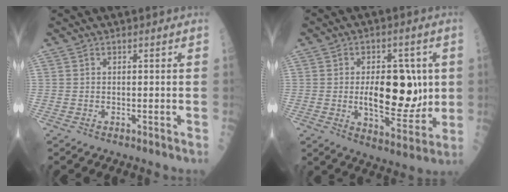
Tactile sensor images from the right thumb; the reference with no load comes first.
{"total": 14.5, "force": [0.7, 7.5, 12.4], "torque": [-0.144, -0.013, 0.019]}